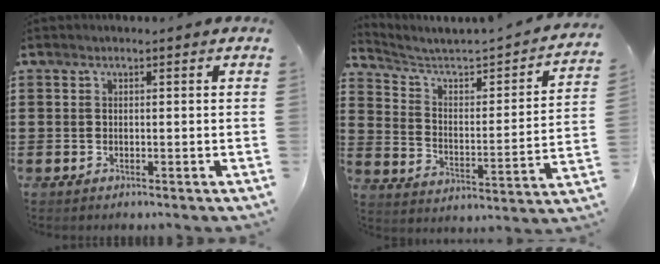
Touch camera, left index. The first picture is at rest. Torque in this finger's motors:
{"motor_torque": [-0.05, -0.02, -0.07, 0.04]}